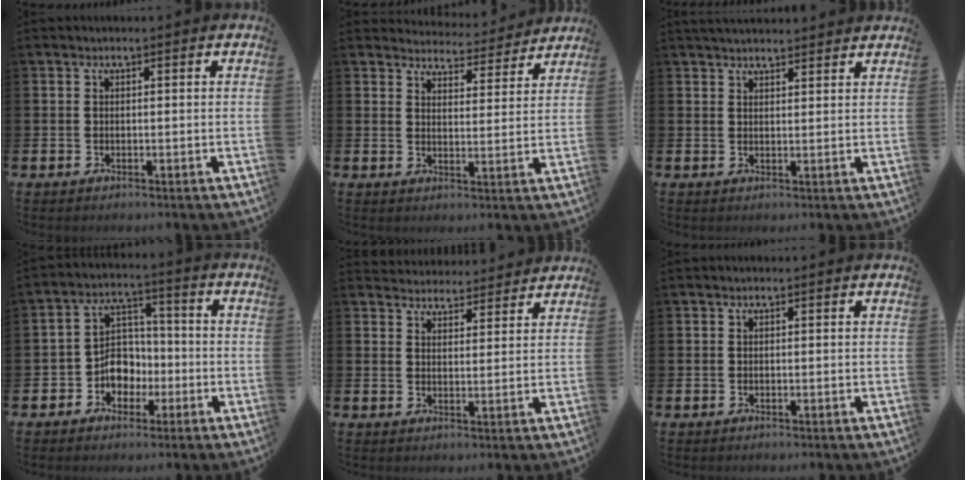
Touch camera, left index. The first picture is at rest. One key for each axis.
{"total": 4.4, "fx": 4.4, "fy": 0.8, "fz": 0.1, "tx": -0.004, "ty": -0.039, "tz": 0.071}
{"total": 3.0, "fx": 3.0, "fy": 0.3, "fz": 0.3, "tx": -0.010, "ty": -0.011, "tz": 0.055}
{"total": 5.5, "fx": -1.4, "fy": 4.8, "fz": 2.2, "tx": -0.044, "ty": 0.006, "tz": -0.031}
{"total": 4.1, "fx": 4.0, "fy": 0.8, "fz": -0.4, "tx": -0.004, "ty": -0.026, "tz": 0.072}
{"total": 0.0}